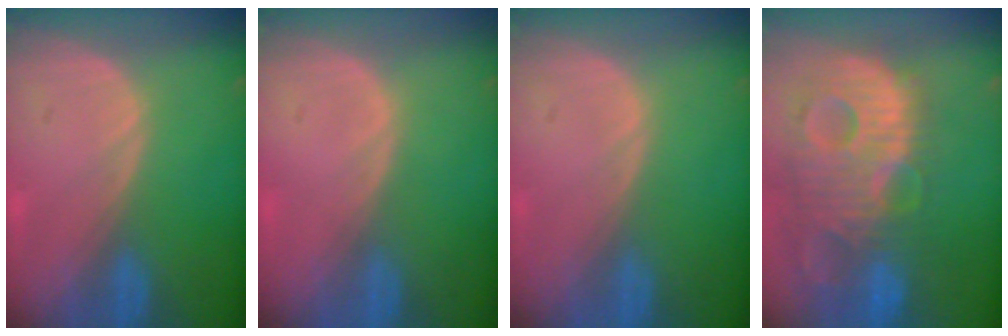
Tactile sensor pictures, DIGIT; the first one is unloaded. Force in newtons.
{"total": 0.0}
{"total": 0.0}
{"total": 13.9, "press": 11.9, "slide": 7.2}